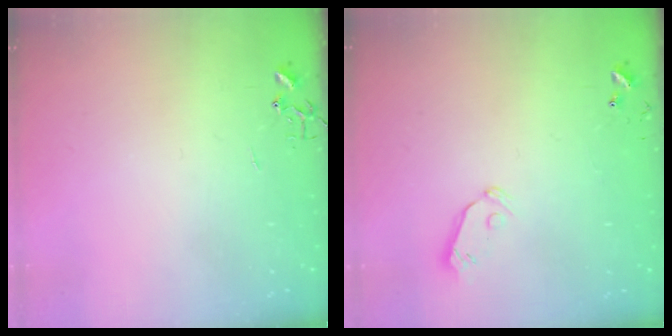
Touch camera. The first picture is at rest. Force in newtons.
{"total": 5.4, "press": 5.3, "slide": 0.9}